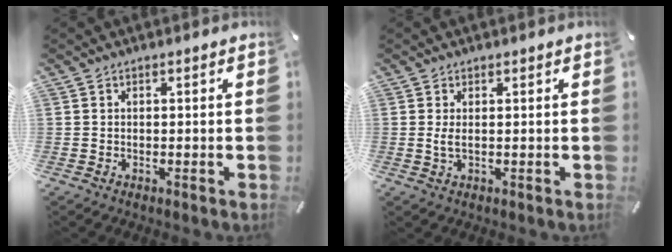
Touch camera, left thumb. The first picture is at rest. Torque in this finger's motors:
{"motor_torque": [0.40, 1.19, 0.45, 0.44, 0.09]}